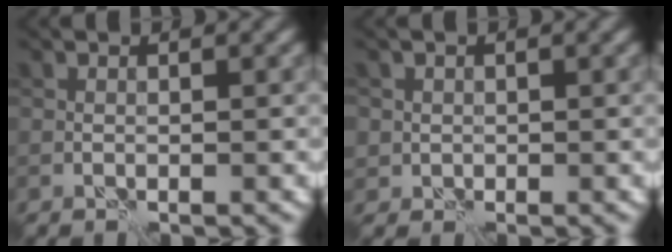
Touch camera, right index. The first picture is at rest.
{"total": 1.2, "force": [0.1, 1.2, 0.0], "torque": [0.007, -0.003, 0.001]}